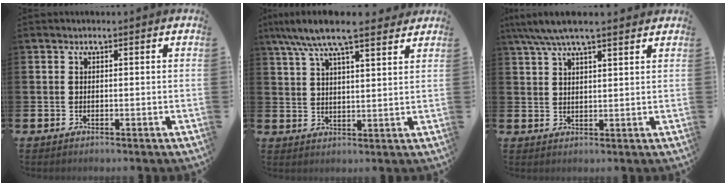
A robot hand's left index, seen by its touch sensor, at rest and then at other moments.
{"total": 8.8, "force": [8.0, 1.3, 3.5], "torque": [-0.089, -0.040, 0.141]}
{"total": 5.9, "force": [5.1, 1.1, 2.8], "torque": [-0.064, -0.011, 0.093]}